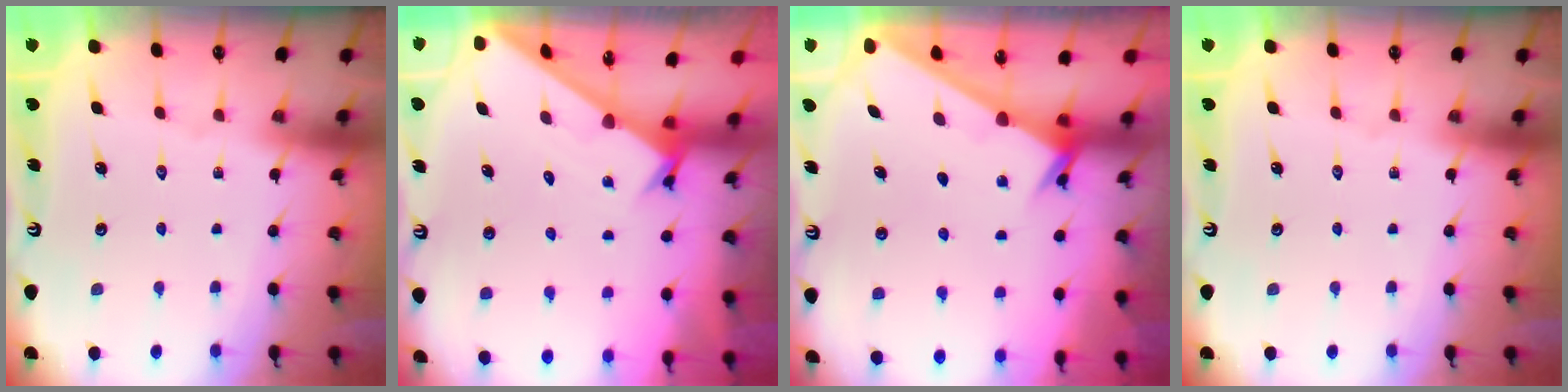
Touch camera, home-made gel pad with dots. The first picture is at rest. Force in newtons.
{"total": 1.5, "press": 1.5, "slide": 0.1}
{"total": 2.4, "press": 2.4, "slide": 0.2}
{"total": 0.0}